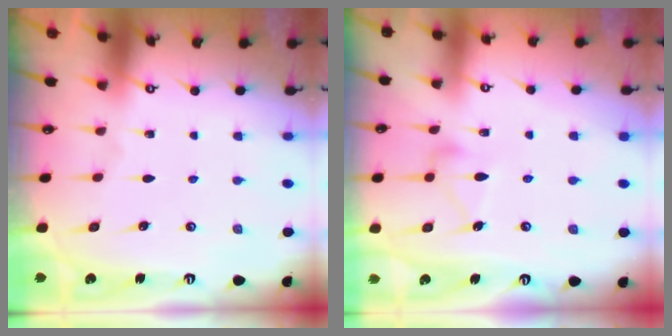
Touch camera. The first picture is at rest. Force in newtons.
{"total": 11.2, "press": 11.2, "slide": 0.5}